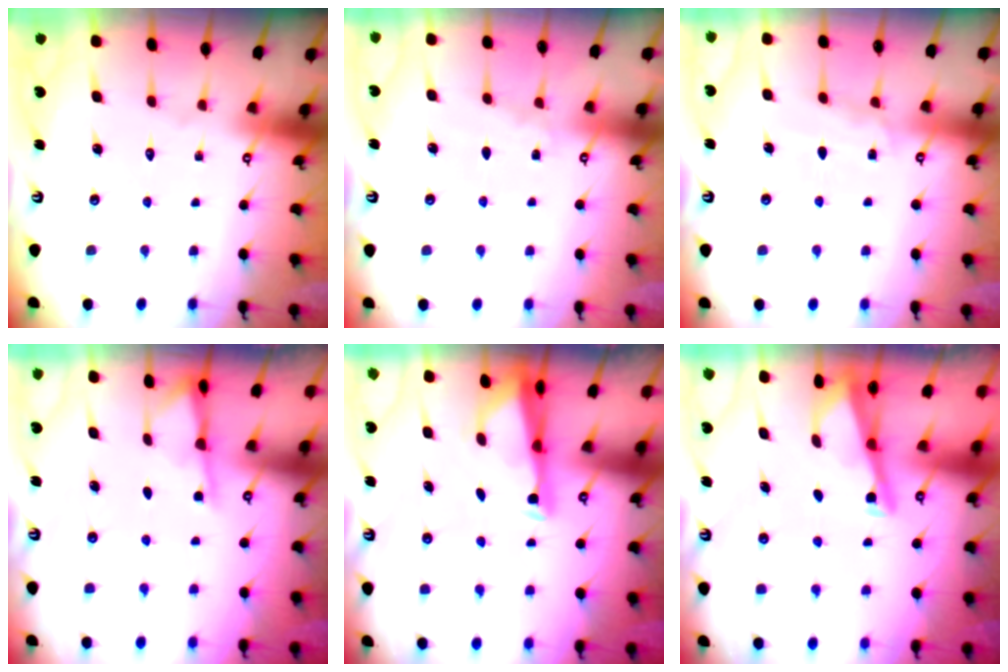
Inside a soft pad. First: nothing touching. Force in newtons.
{"total": 2.8, "press": 2.8, "slide": 0.4}
{"total": 5.1, "press": 5.0, "slide": 0.6}
{"total": 1.9, "press": 1.8, "slide": 0.4}
{"total": 2.7, "press": 2.6, "slide": 0.8}
{"total": 2.8, "press": 2.8, "slide": 0.4}